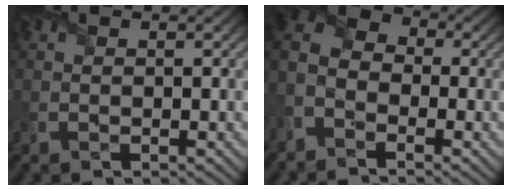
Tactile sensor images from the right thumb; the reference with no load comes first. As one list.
[{"total": 7.3, "force": [-3.5, 4.8, 4.3], "torque": [-0.107, -0.007, -0.083]}]